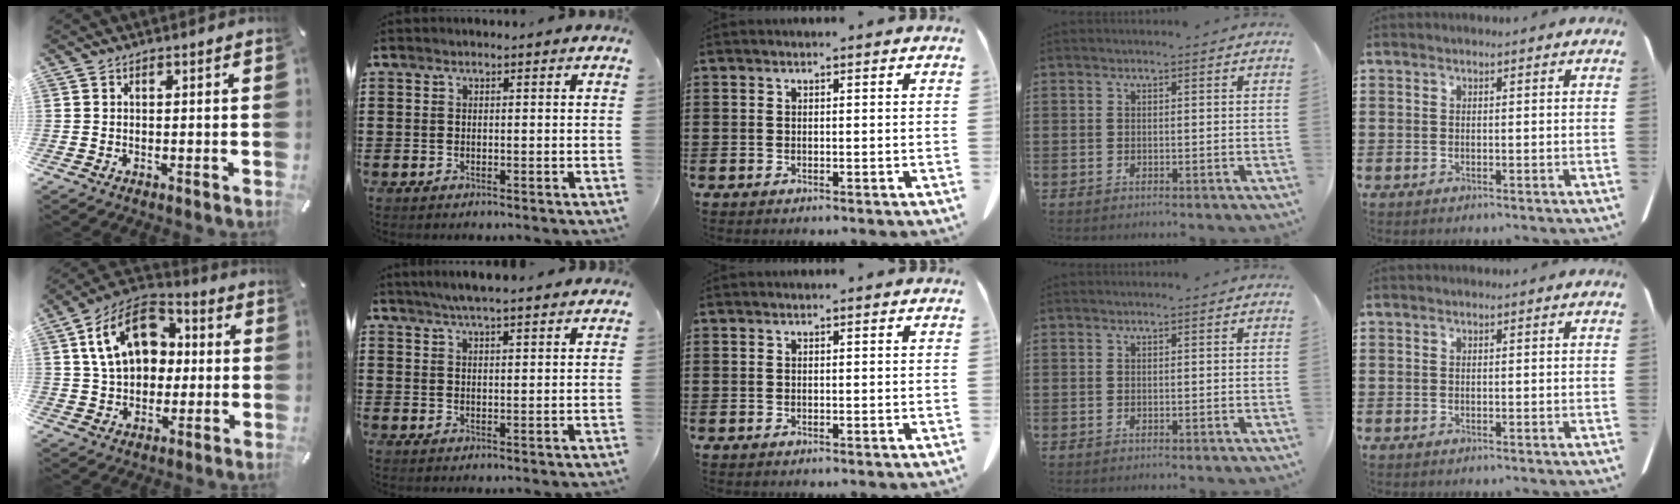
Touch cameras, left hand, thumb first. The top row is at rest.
{"thumb": {"total": 17.5, "force": [4.1, 12.7, 11.3], "torque": [-0.212, 0.003, 0.075]}, "index": {"total": 4.3, "force": [3.9, 0.2, 1.8], "torque": [-0.045, -0.006, 0.070]}}